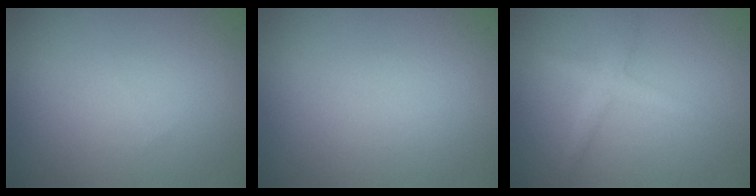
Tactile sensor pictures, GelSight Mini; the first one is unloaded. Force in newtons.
{"total": 0.0}
{"total": 2.0, "press": 2.0, "slide": 0.1}